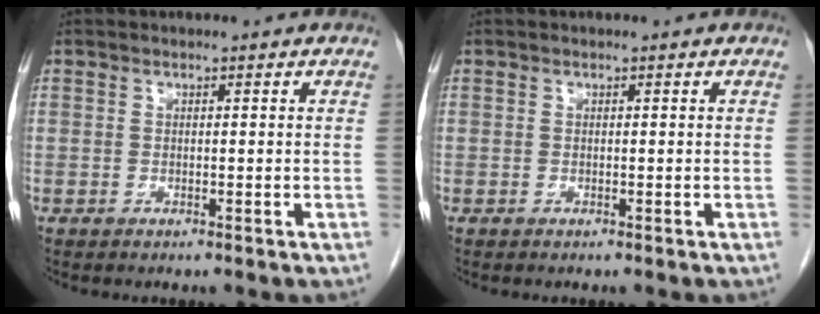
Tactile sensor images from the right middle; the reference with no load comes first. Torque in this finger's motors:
{"motor_torque": [-0.05, -0.02, -0.01, -0.01]}